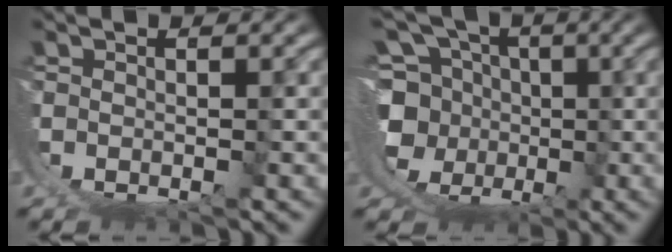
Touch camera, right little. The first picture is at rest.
{"total": 11.5, "force": [0.0, 8.9, 7.3], "torque": [-0.125, -0.038, 0.006]}